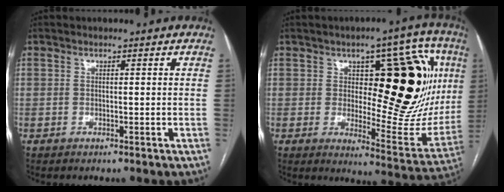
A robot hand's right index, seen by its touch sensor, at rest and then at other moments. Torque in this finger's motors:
{"motor_torque": [1.50, 0.64, 0.56, 0.11]}